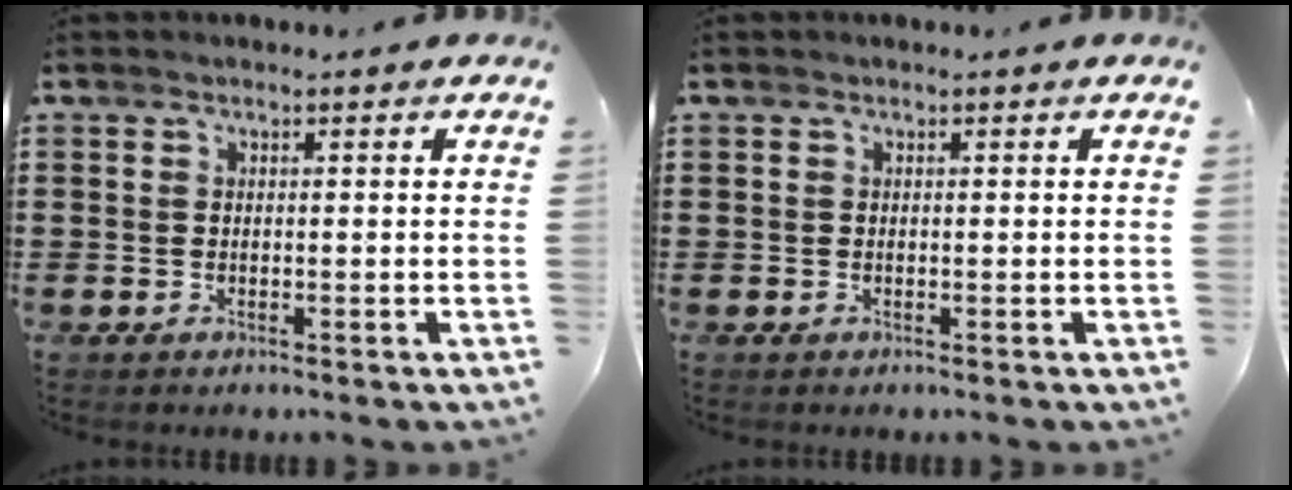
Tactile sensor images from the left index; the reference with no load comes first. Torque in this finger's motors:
{"motor_torque": [-0.04, -0.03, 0.00, 0.00]}